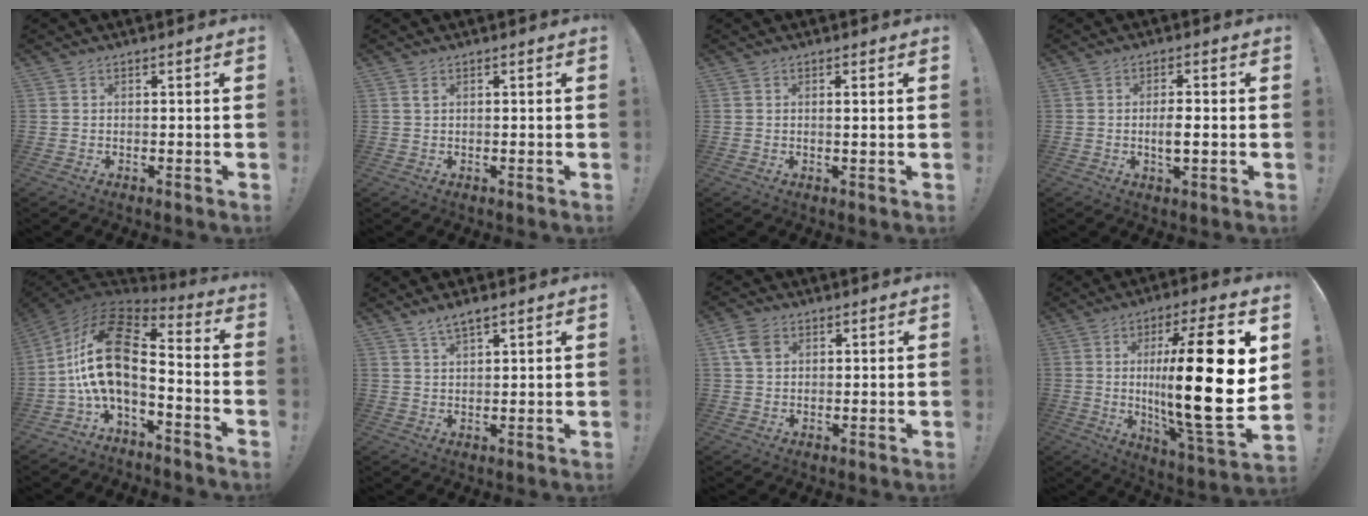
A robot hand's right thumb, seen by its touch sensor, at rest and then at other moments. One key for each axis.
{"total": 0.5, "fx": 0.3, "fy": 0.3, "fz": 0.4, "tx": -0.006, "ty": 0.000, "tz": 0.004}
{"total": 1.6, "fx": 0.5, "fy": -0.1, "fz": 1.5, "tx": -0.022, "ty": -0.004, "tz": 0.005}
{"total": 4.0, "fx": -0.6, "fy": 1.1, "fz": 3.8, "tx": -0.051, "ty": -0.004, "tz": -0.014}
{"total": 17.3, "fx": 1.5, "fy": 8.1, "fz": 15.2, "tx": -0.308, "ty": -0.011, "tz": 0.028}
{"total": 3.8, "fx": 2.8, "fy": 0.6, "fz": 2.4, "tx": -0.042, "ty": -0.015, "tz": 0.048}
{"total": 6.0, "fx": 2.1, "fy": 4.3, "fz": 3.7, "tx": -0.073, "ty": 0.005, "tz": 0.042}
{"total": 26.6, "fx": 1.9, "fy": 5.1, "fz": 26.0, "tx": -0.447, "ty": -0.020, "tz": 0.022}